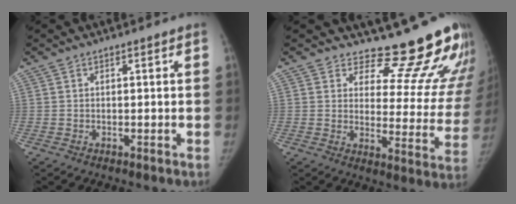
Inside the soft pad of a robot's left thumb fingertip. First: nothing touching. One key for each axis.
{"total": 16.5, "fx": 15.4, "fy": 4.7, "fz": 3.9, "tx": 0.013, "ty": -0.162, "tz": 0.178}